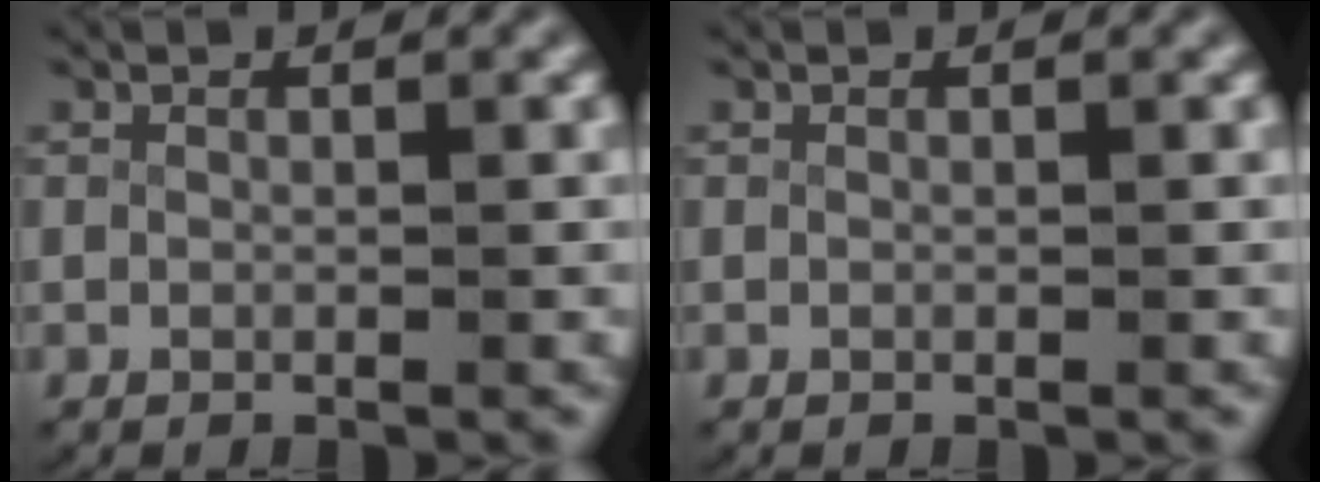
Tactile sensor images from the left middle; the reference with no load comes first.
{"total": 0.0}